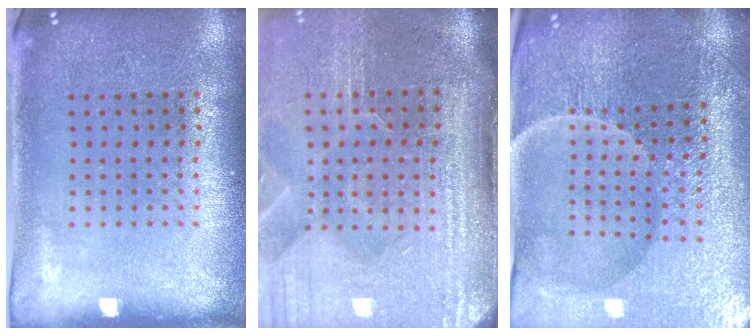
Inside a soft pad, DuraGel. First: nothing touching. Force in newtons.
{"total": 5.0, "press": 4.2, "slide": 2.7}
{"total": 4.4, "press": 4.4, "slide": 0.8}